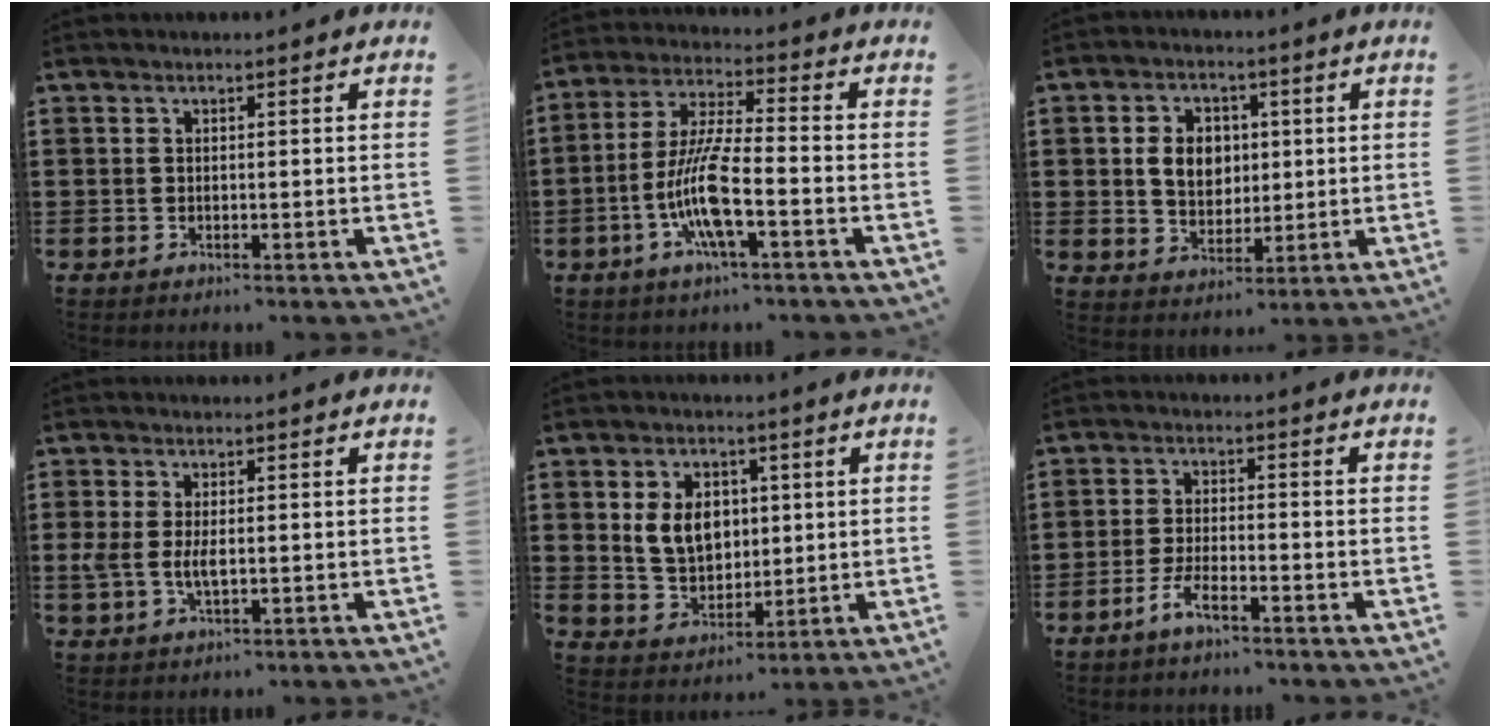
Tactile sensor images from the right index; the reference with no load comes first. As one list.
[{"total": 9.9, "force": [-3.4, 1.7, 9.1], "torque": [-0.204, -0.016, -0.072]}, {"total": 6.5, "force": [0.9, 5.2, 3.9], "torque": [-0.084, 0.009, 0.008]}, {"total": 4.0, "force": [-0.3, 2.1, 3.5], "torque": [-0.086, -0.002, -0.012]}, {"total": 7.2, "force": [1.4, 5.4, 4.6], "torque": [-0.105, 0.012, 0.022]}, {"total": 3.7, "force": [-2.6, 0.6, 2.6], "torque": [-0.057, 0.001, -0.054]}]